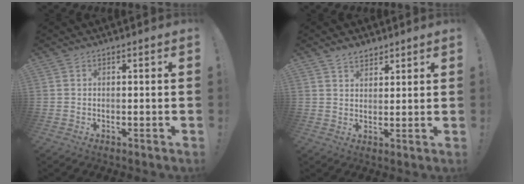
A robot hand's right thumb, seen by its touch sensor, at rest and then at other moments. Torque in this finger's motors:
{"motor_torque": [-0.14, 0.18, 0.22, 0.10, 0.00]}